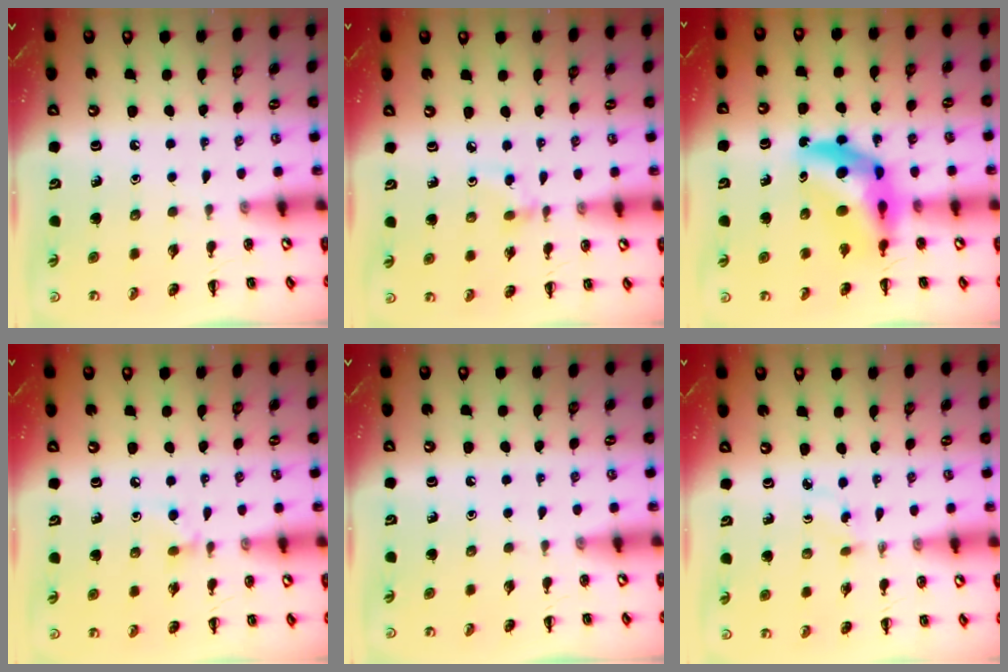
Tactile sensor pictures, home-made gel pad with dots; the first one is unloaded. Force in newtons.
{"total": 2.8, "press": 2.6, "slide": 1.0}
{"total": 10.7, "press": 10.2, "slide": 3.4}
{"total": 5.4, "press": 5.0, "slide": 2.1}
{"total": 0.0}
{"total": 1.8, "press": 1.6, "slide": 0.7}